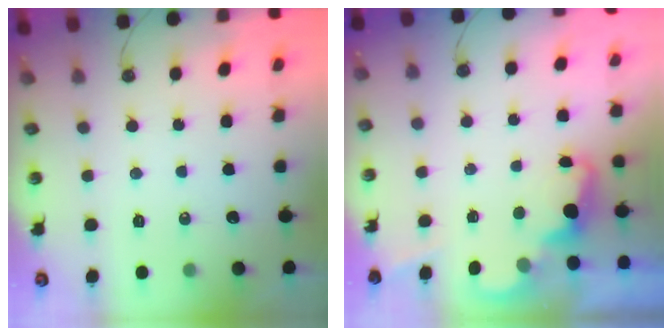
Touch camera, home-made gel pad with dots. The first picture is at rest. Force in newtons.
{"total": 2.4, "press": 2.3, "slide": 0.5}